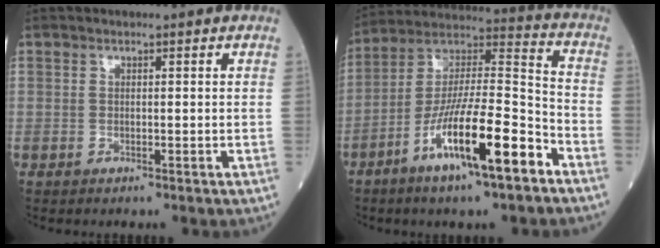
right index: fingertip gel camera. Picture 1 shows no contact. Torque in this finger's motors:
{"motor_torque": [1.76, -0.38, 1.05, 0.21]}